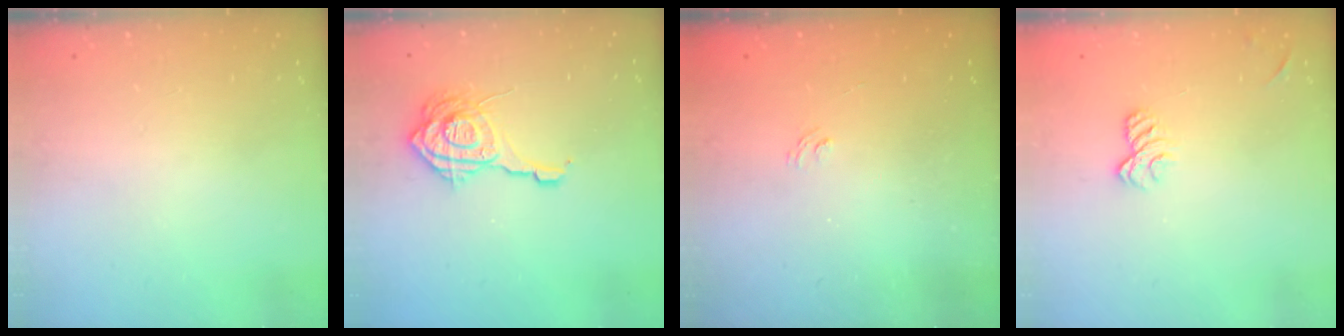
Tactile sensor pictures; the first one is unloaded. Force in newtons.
{"total": 13.5, "press": 13.4, "slide": 1.6}
{"total": 1.4, "press": 0.7, "slide": 1.1}
{"total": 6.2, "press": 6.1, "slide": 1.2}